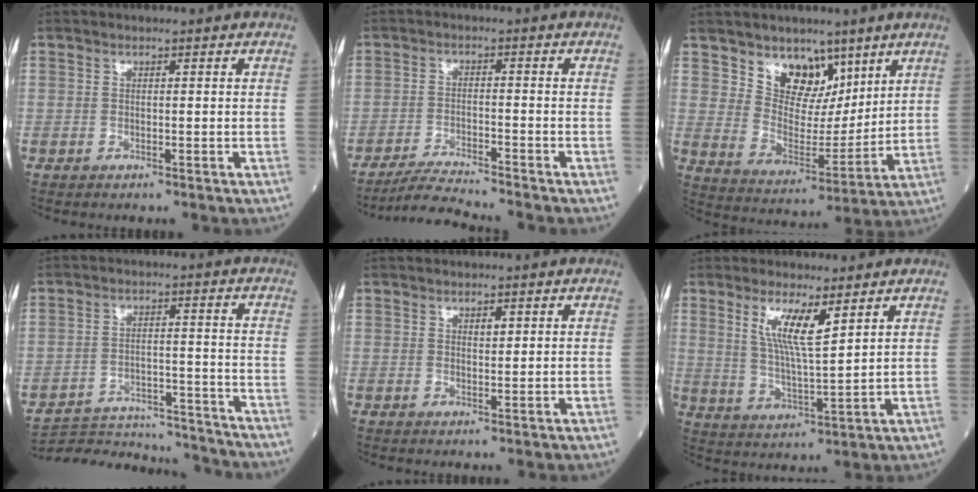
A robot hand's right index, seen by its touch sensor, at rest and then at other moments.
{"total": 5.1, "force": [-4.8, -1.4, 0.9], "torque": [-0.026, -0.020, -0.088]}
{"total": 9.4, "force": [6.2, 5.7, 4.2], "torque": [-0.071, 0.000, 0.119]}
{"total": 16.4, "force": [-16.0, 1.9, 2.7], "torque": [-0.055, 0.009, -0.230]}
{"total": 1.2, "force": [0.6, 0.5, 0.9], "torque": [-0.013, -0.002, 0.009]}
{"total": 7.0, "force": [3.7, 0.7, 5.9], "torque": [-0.117, -0.010, 0.074]}